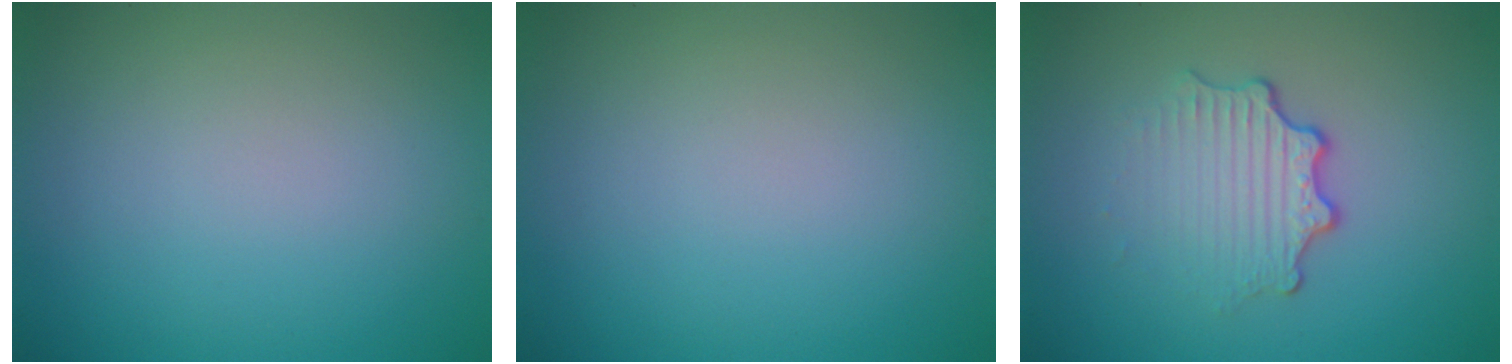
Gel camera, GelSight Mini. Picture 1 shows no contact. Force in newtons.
{"total": 0.0}
{"total": 3.4, "press": 2.4, "slide": 2.5}